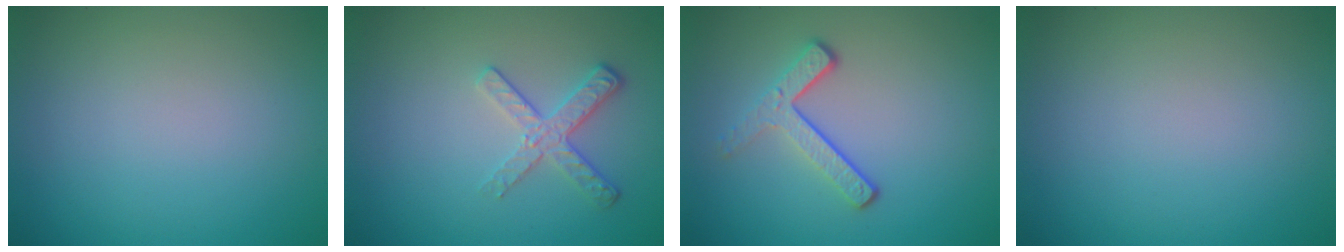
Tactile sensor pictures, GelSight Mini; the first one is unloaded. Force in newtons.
{"total": 2.6, "press": 2.2, "slide": 1.4}
{"total": 3.3, "press": 2.3, "slide": 2.3}
{"total": 0.0}